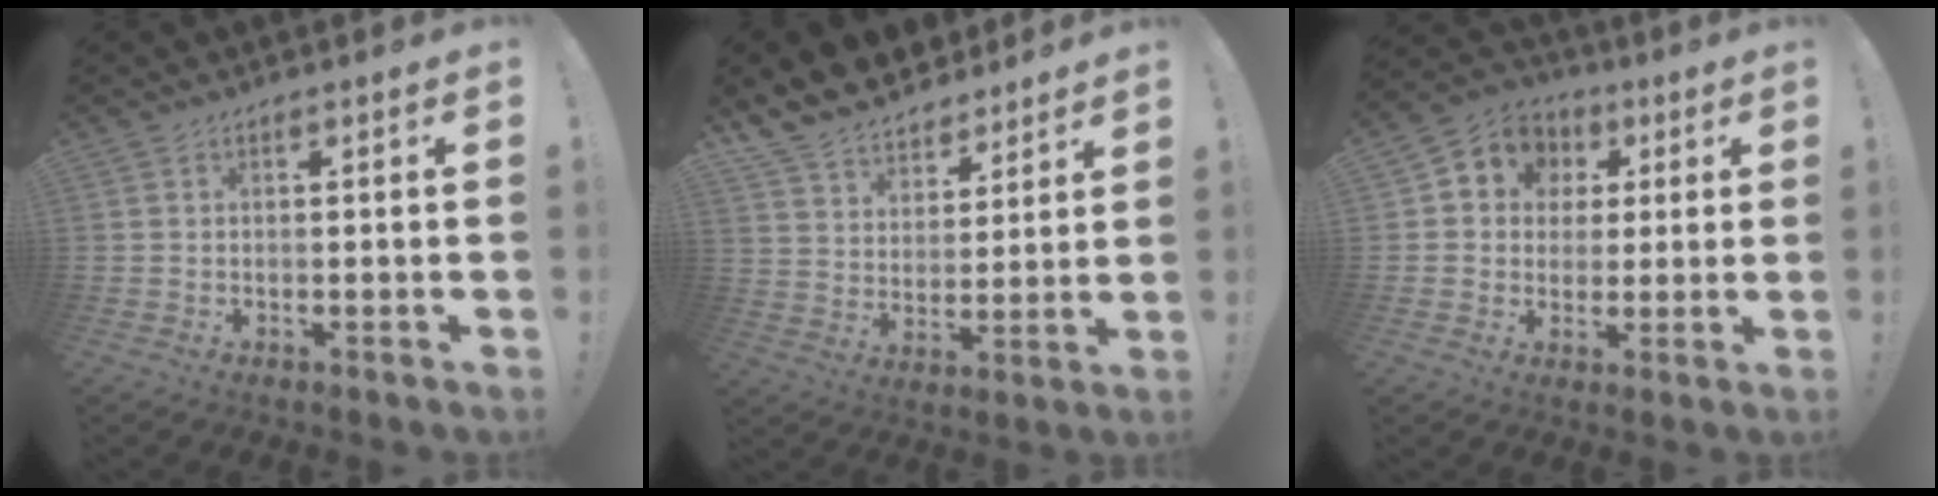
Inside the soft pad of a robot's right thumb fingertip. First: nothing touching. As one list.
[{"total": 9.8, "force": [8.5, 4.9, 1.1], "torque": [-0.037, -0.074, 0.164]}, {"total": 8.8, "force": [2.1, 8.1, 2.9], "torque": [-0.040, -0.007, 0.045]}]